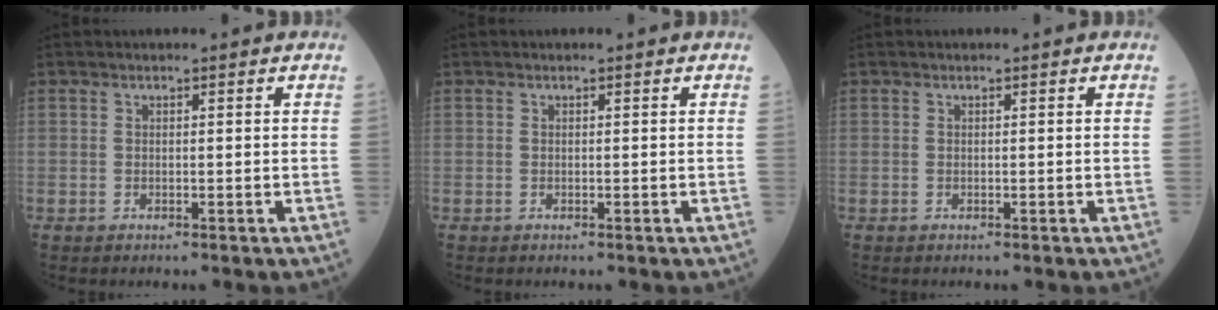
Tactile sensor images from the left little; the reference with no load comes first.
{"total": 0.0}
{"total": 0.0}